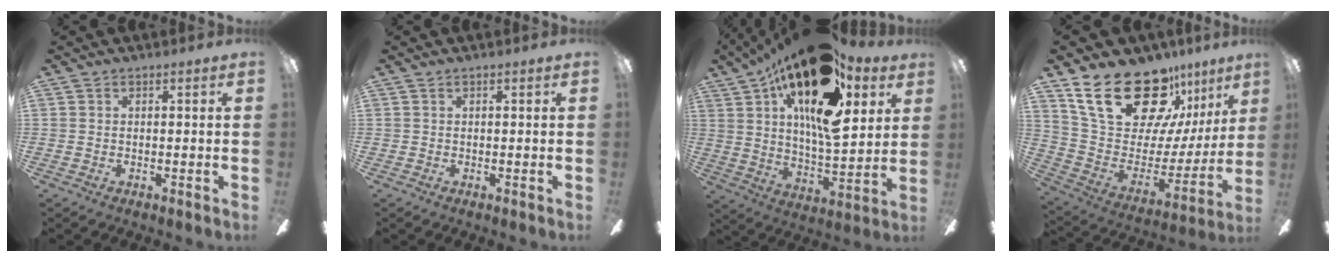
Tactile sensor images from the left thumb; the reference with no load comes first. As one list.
[{"total": 0.0}, {"total": 24.7, "force": [14.0, 9.7, 17.8], "torque": [-0.300, -0.072, 0.235]}, {"total": 27.0, "force": [18.3, 12.7, 15.1], "torque": [-0.252, -0.124, 0.341]}]